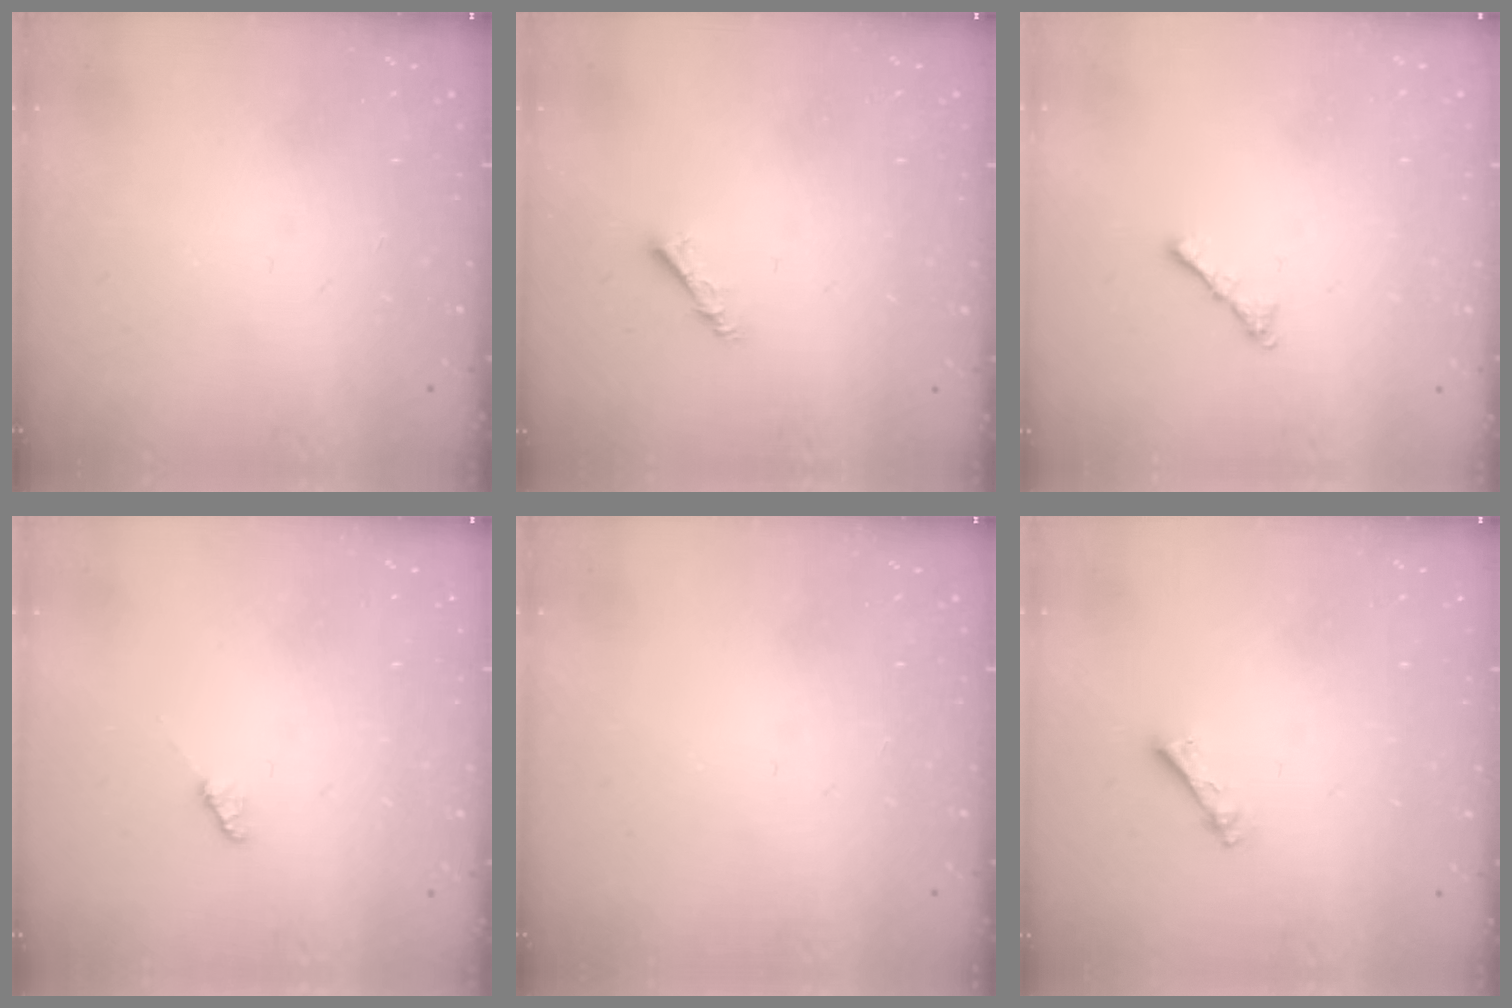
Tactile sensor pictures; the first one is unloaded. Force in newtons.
{"total": 3.0, "press": 2.9, "slide": 0.6}
{"total": 2.1, "press": 2.0, "slide": 0.6}
{"total": 2.2, "press": 2.2, "slide": 0.3}
{"total": 0.0}
{"total": 2.5, "press": 2.4, "slide": 0.5}